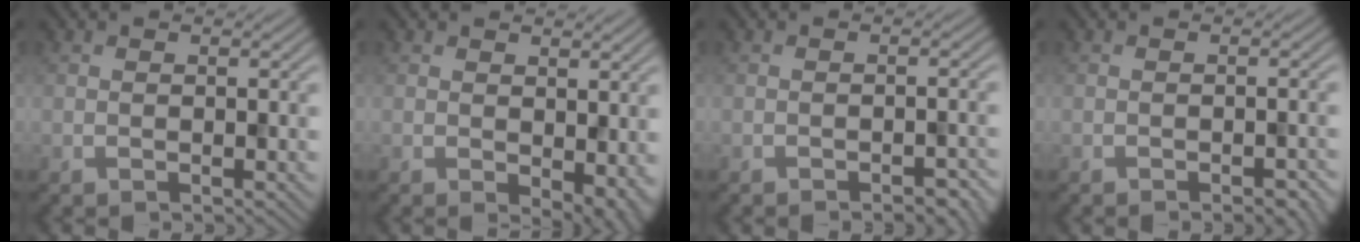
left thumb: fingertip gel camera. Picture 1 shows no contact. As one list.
[{"total": 4.4, "force": [-0.5, 2.5, 3.5], "torque": [-0.048, -0.016, 0.002]}, {"total": 2.2, "force": [-1.7, 0.5, 1.3], "torque": [-0.013, 0.003, -0.023]}, {"total": 2.4, "force": [-1.7, 0.6, 1.6], "torque": [-0.017, 0.001, -0.018]}]